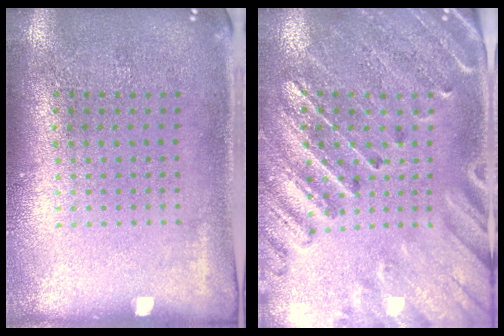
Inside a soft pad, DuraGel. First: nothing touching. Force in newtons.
{"total": 2.7, "press": 2.6, "slide": 0.8}